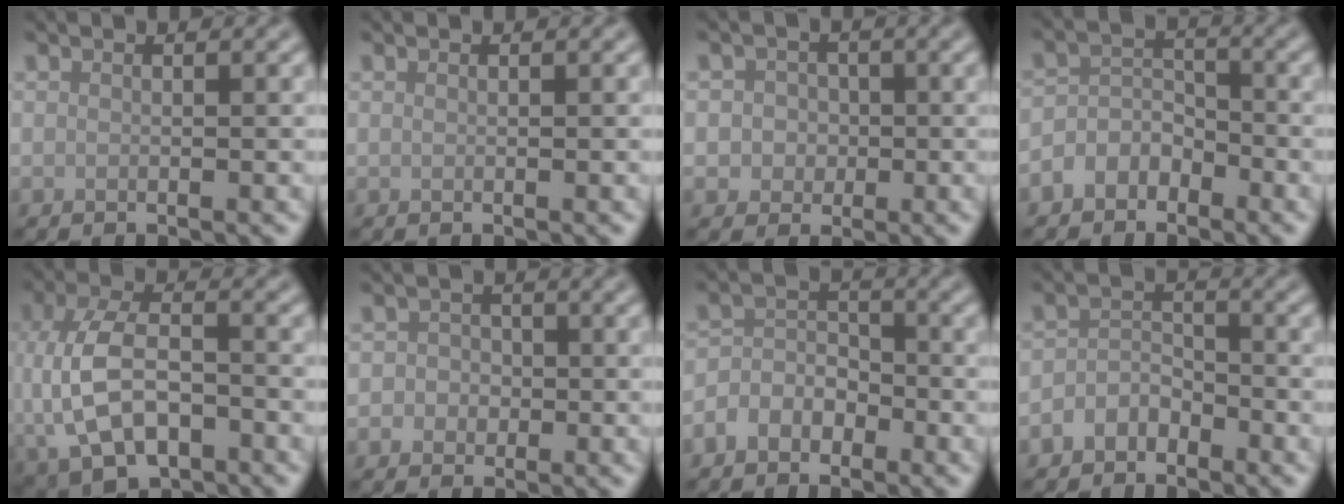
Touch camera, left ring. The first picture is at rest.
{"total": 0.0}
{"total": 2.9, "force": [0.0, 2.7, 1.0], "torque": [0.005, 0.006, -0.015]}
{"total": 2.8, "force": [-1.9, 1.9, 0.8], "torque": [-0.004, 0.011, -0.044]}
{"total": 8.9, "force": [-2.2, 5.6, 6.6], "torque": [-0.148, -0.009, -0.044]}
{"total": 2.3, "force": [-0.3, 2.2, 0.6], "torque": [0.014, 0.005, -0.023]}
{"total": 2.8, "force": [-1.8, 1.9, 1.1], "torque": [-0.010, 0.010, -0.043]}
{"total": 2.2, "force": [-1.6, 1.3, 0.7], "torque": [-0.012, 0.010, -0.033]}